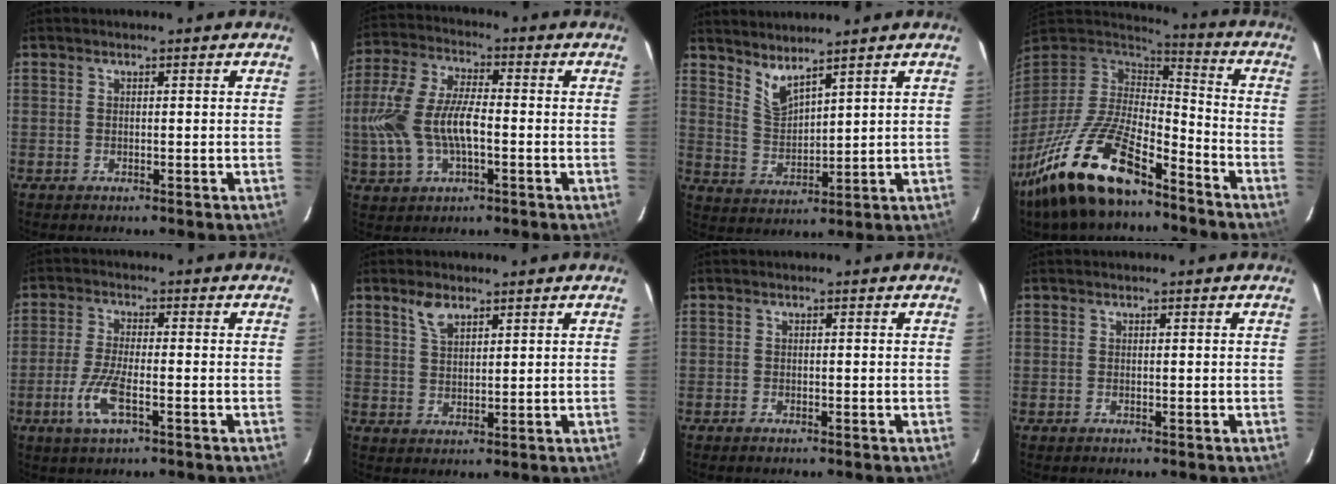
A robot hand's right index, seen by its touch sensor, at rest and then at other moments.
{"total": 13.7, "force": [-2.0, 6.5, 11.9], "torque": [-0.262, 0.008, -0.038]}
{"total": 5.4, "force": [4.6, 0.9, 2.7], "torque": [-0.051, -0.008, 0.095]}
{"total": 23.1, "force": [-15.9, 8.0, 14.7], "torque": [-0.298, -0.036, -0.284]}
{"total": 7.2, "force": [-3.1, 2.0, 6.2], "torque": [-0.137, -0.006, -0.061]}
{"total": 3.9, "force": [2.7, 1.8, 2.2], "torque": [-0.040, 0.006, 0.052]}
{"total": 0.7, "force": [-0.6, 0.1, 0.2], "torque": [-0.006, -0.002, -0.013]}
{"total": 0.0}